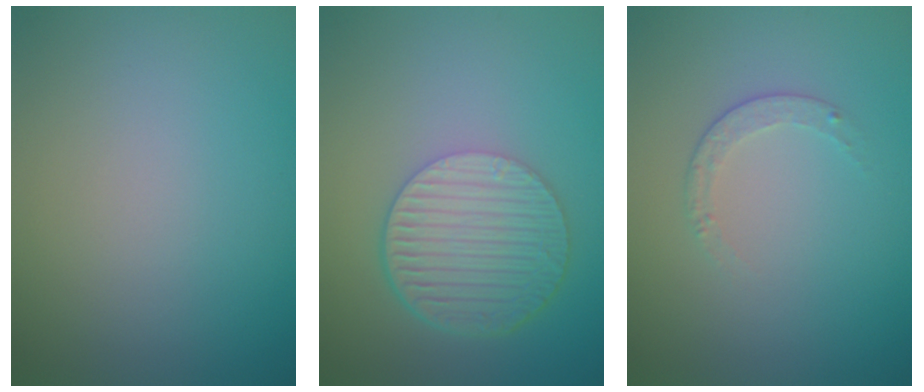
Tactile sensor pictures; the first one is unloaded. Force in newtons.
{"total": 6.5, "press": 4.5, "slide": 4.8}
{"total": 1.2, "press": 0.9, "slide": 0.9}